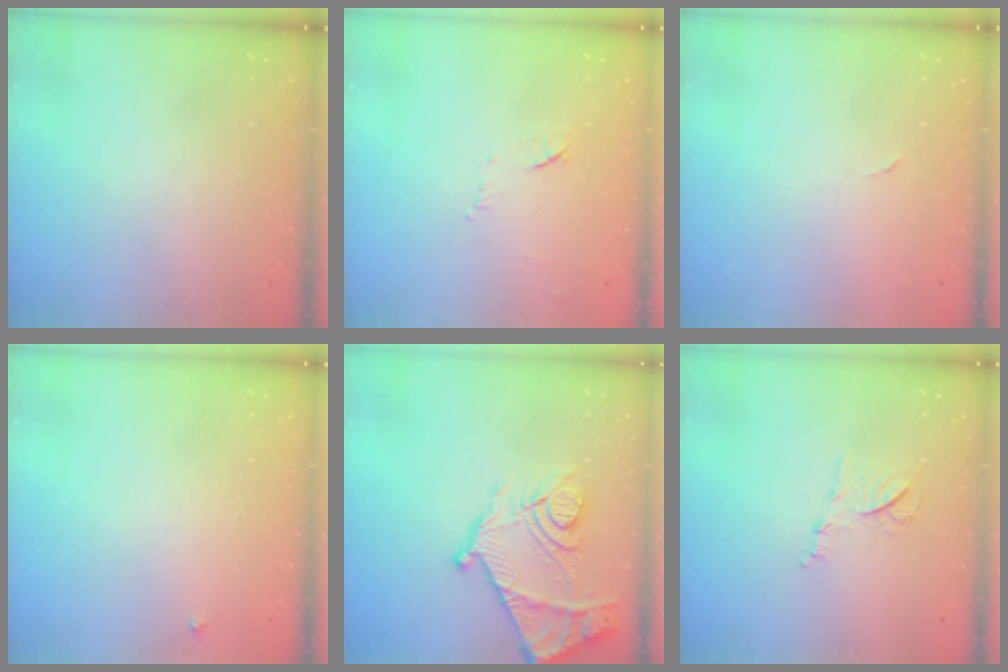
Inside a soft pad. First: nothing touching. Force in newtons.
{"total": 7.6, "press": 7.6, "slide": 0.9}
{"total": 3.8, "press": 3.8, "slide": 0.2}
{"total": 2.7, "press": 2.7, "slide": 0.3}
{"total": 17.3, "press": 17.2, "slide": 1.7}
{"total": 9.1, "press": 9.1, "slide": 0.5}